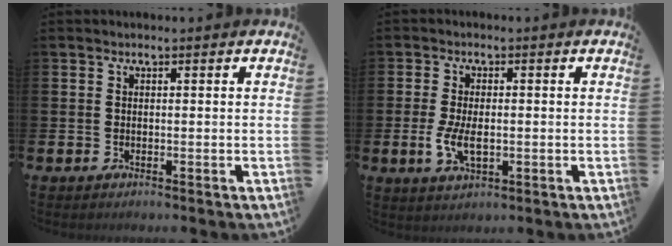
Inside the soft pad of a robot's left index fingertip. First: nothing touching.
{"total": 4.5, "force": [-0.4, 2.4, 3.9], "torque": [-0.069, -0.001, -0.009]}